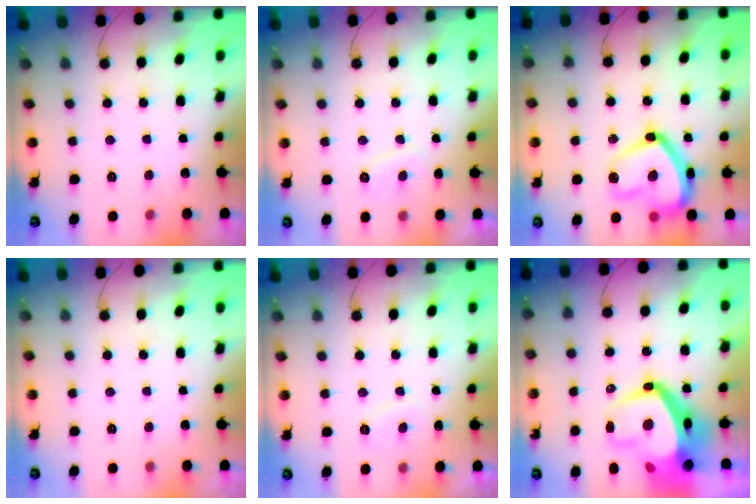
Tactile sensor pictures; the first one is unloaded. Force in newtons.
{"total": 2.5, "press": 2.3, "slide": 0.8}
{"total": 18.2, "press": 18.1, "slide": 1.7}
{"total": 0.0}
{"total": 1.2, "press": 1.0, "slide": 0.7}
{"total": 13.3, "press": 13.3, "slide": 1.2}